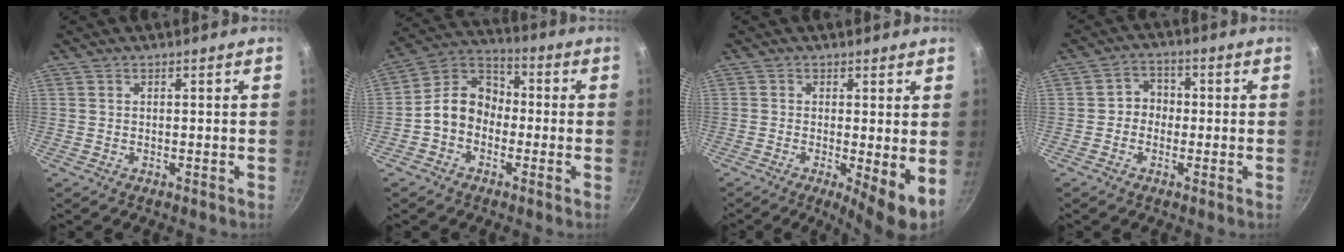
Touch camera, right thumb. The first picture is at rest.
{"total": 9.9, "force": [-2.1, 8.0, 5.5], "torque": [-0.058, 0.044, -0.061]}
{"total": 6.4, "force": [-0.6, 1.4, 6.2], "torque": [-0.091, -0.014, -0.008]}
{"total": 4.3, "force": [-0.6, 3.9, 1.8], "torque": [0.005, 0.014, -0.019]}